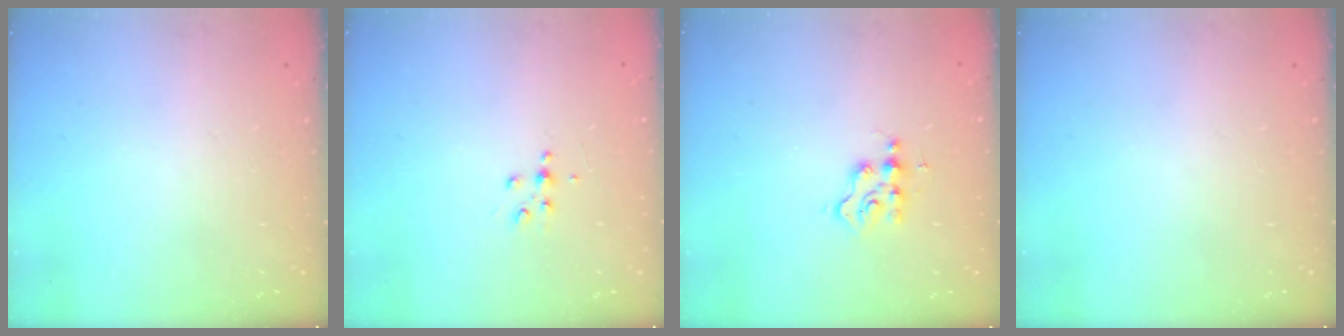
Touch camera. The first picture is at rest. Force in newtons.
{"total": 4.3, "press": 4.3, "slide": 0.5}
{"total": 2.6, "press": 2.5, "slide": 0.7}
{"total": 0.0}